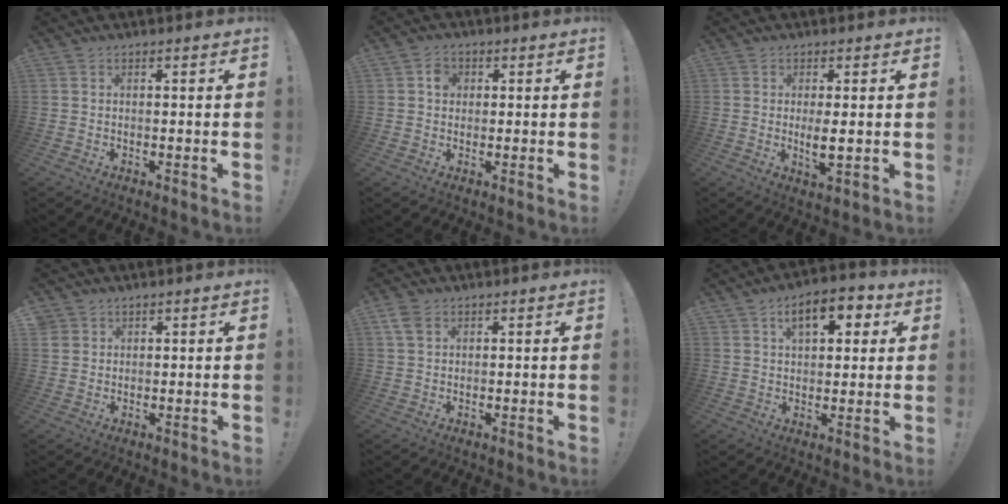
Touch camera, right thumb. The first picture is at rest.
{"total": 3.6, "force": [0.5, 3.1, 1.6], "torque": [-0.010, 0.002, 0.005]}
{"total": 4.5, "force": [0.3, 1.1, 4.4], "torque": [-0.071, -0.014, 0.004]}
{"total": 2.1, "force": [1.5, 1.4, 0.2], "torque": [-0.001, -0.008, 0.028]}
{"total": 3.7, "force": [1.9, 2.2, 2.2], "torque": [-0.037, -0.003, 0.037]}
{"total": 10.4, "force": [4.2, 5.6, 7.7], "torque": [-0.099, -0.004, 0.068]}